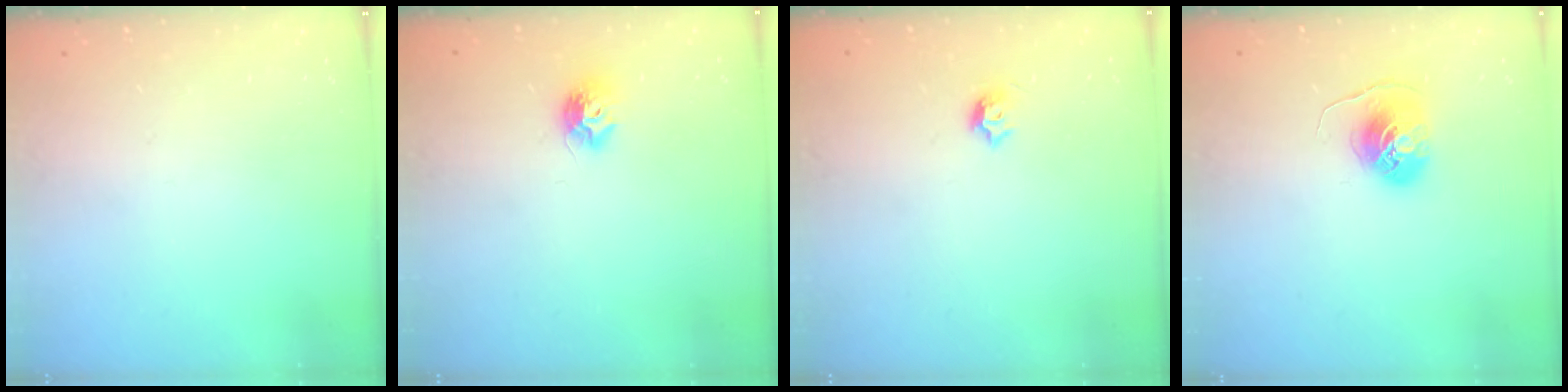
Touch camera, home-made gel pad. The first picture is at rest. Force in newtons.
{"total": 8.0, "press": 8.0, "slide": 0.5}
{"total": 4.1, "press": 4.0, "slide": 0.7}
{"total": 7.5, "press": 7.5, "slide": 0.1}